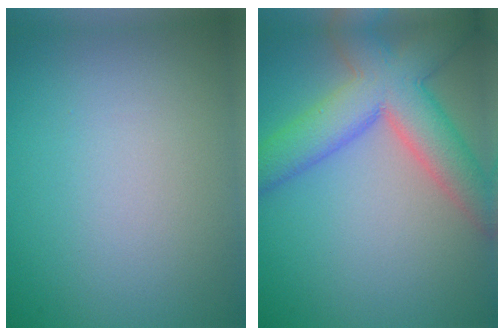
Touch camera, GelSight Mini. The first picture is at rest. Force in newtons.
{"total": 8.5, "press": 8.5, "slide": 0.4}